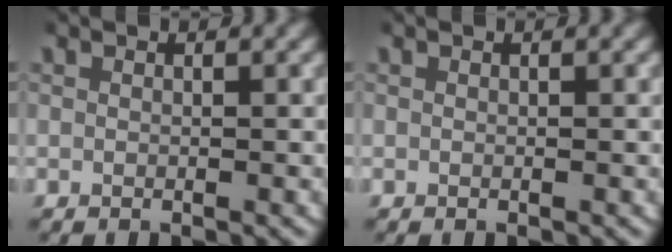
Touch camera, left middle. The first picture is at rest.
{"total": 0.0}